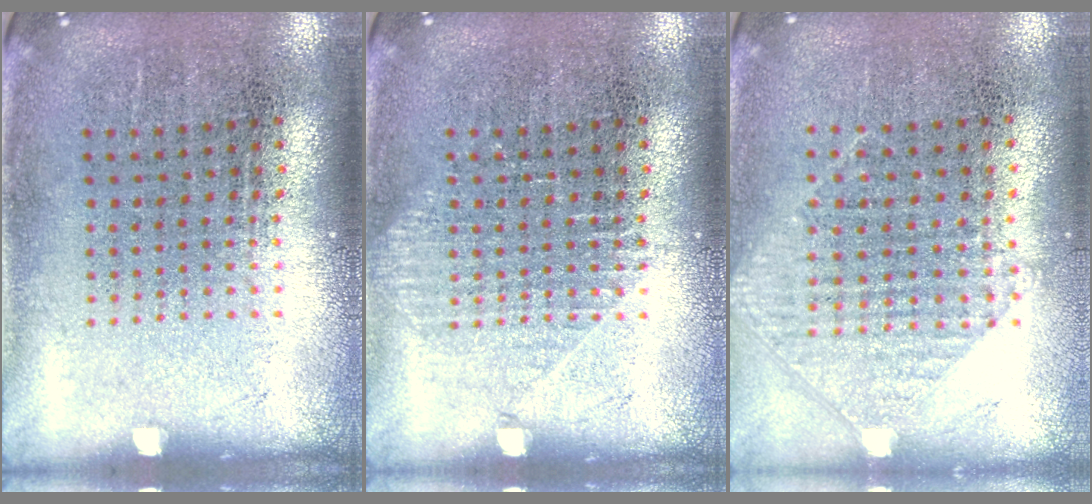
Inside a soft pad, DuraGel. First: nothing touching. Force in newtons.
{"total": 1.0, "press": 1.0, "slide": 0.2}
{"total": 0.8, "press": 0.7, "slide": 0.2}